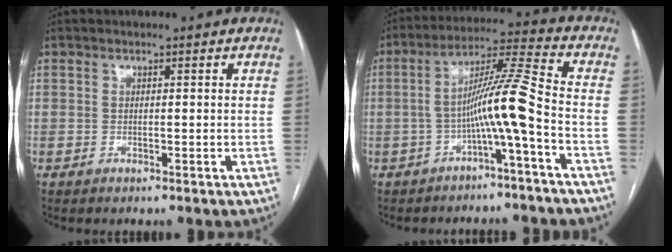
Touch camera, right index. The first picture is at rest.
{"total": 9.3, "force": [-3.1, -1.3, 8.6], "torque": [-0.150, 0.023, -0.055]}